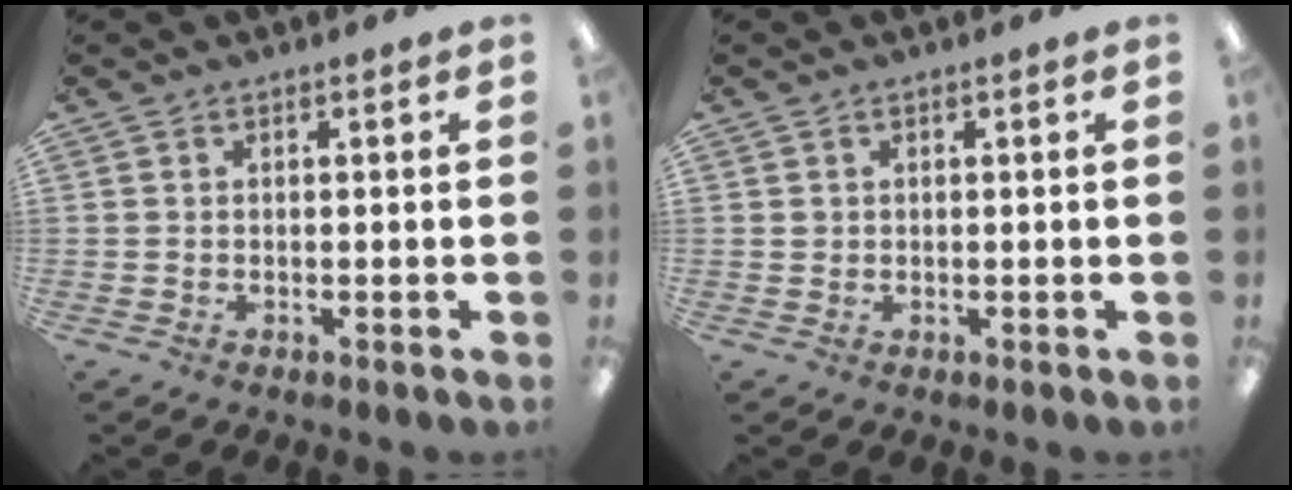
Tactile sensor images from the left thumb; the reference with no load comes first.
{"total": 0.8, "force": [0.3, 0.7, 0.0], "torque": [0.001, 0.003, 0.005]}